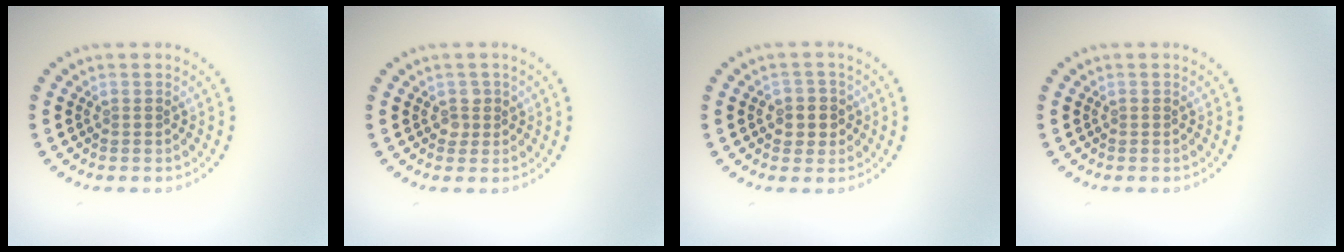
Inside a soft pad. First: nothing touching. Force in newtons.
{"total": 1.2, "press": 1.1, "slide": 0.4}
{"total": 2.5, "press": 2.3, "slide": 1.0}
{"total": 0.0}